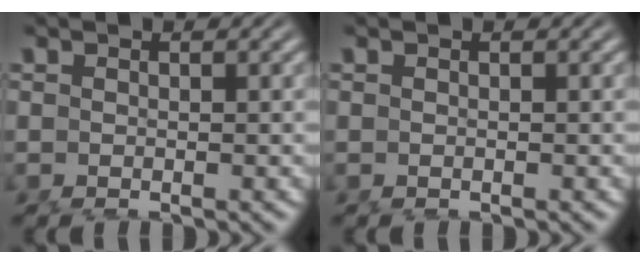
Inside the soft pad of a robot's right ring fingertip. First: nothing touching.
{"total": 0.0}